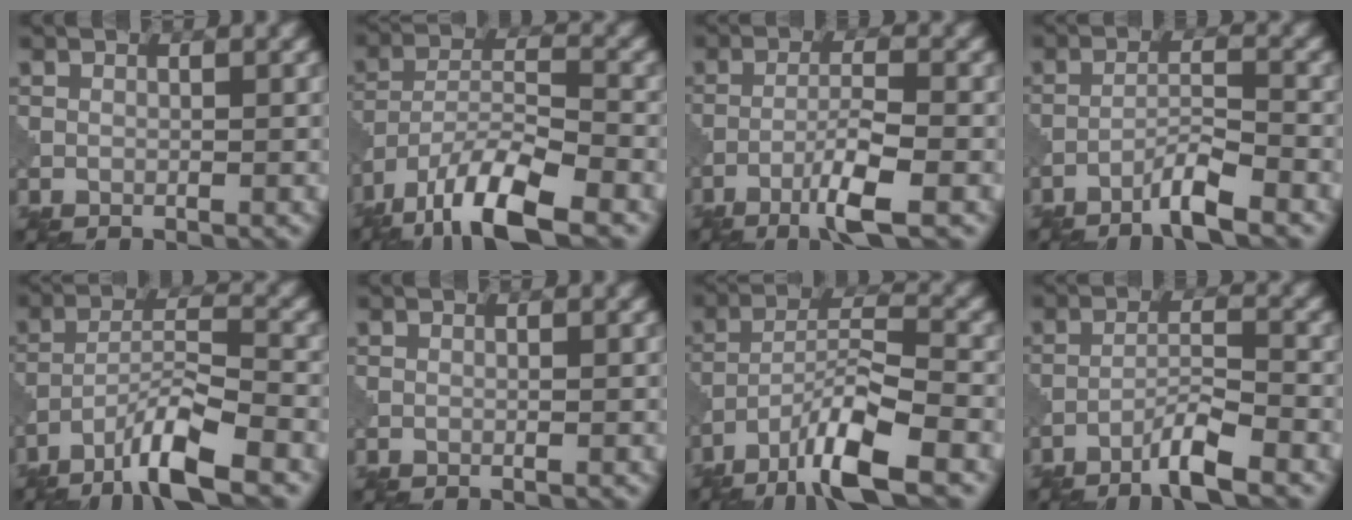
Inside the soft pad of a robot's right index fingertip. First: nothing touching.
{"total": 10.6, "force": [-7.5, 3.0, 6.9], "torque": [-0.119, 0.001, -0.146]}
{"total": 4.8, "force": [-2.6, 0.3, 4.0], "torque": [-0.074, 0.006, -0.058]}
{"total": 3.6, "force": [-2.7, 0.1, 2.4], "torque": [-0.042, 0.007, -0.059]}
{"total": 7.1, "force": [-4.9, 1.0, 5.1], "torque": [-0.089, 0.003, -0.095]}
{"total": 0.0}
{"total": 8.6, "force": [-5.6, 1.7, 6.3], "torque": [-0.112, 0.002, -0.110]}
{"total": 4.0, "force": [-2.9, 0.1, 2.8], "torque": [-0.049, 0.007, -0.063]}